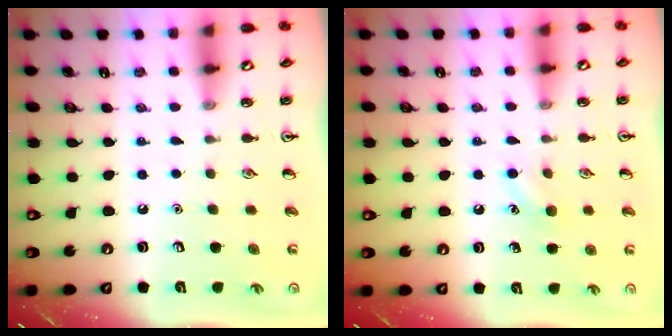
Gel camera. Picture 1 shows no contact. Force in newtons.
{"total": 6.8, "press": 6.4, "slide": 2.2}